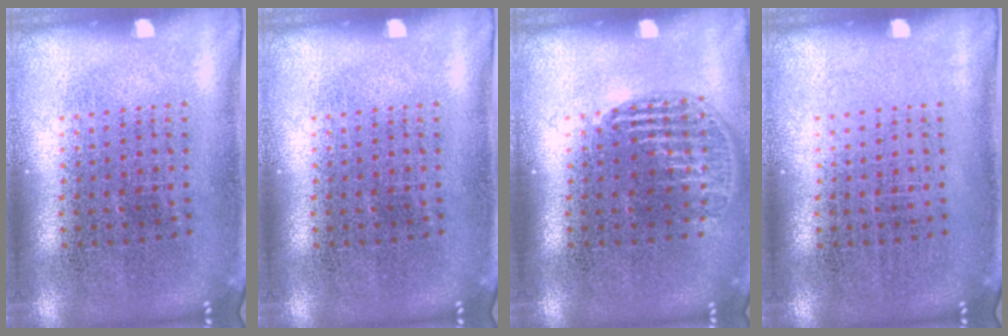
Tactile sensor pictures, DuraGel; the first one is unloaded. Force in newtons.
{"total": 0.0}
{"total": 1.2, "press": 1.0, "slide": 0.5}
{"total": 0.0}